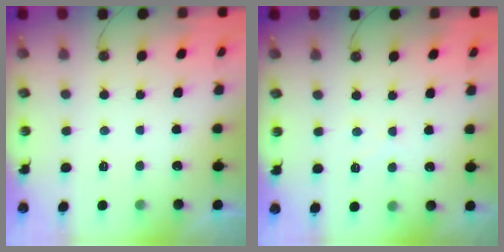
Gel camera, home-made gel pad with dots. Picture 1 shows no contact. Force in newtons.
{"total": 5.1, "press": 5.1, "slide": 0.5}